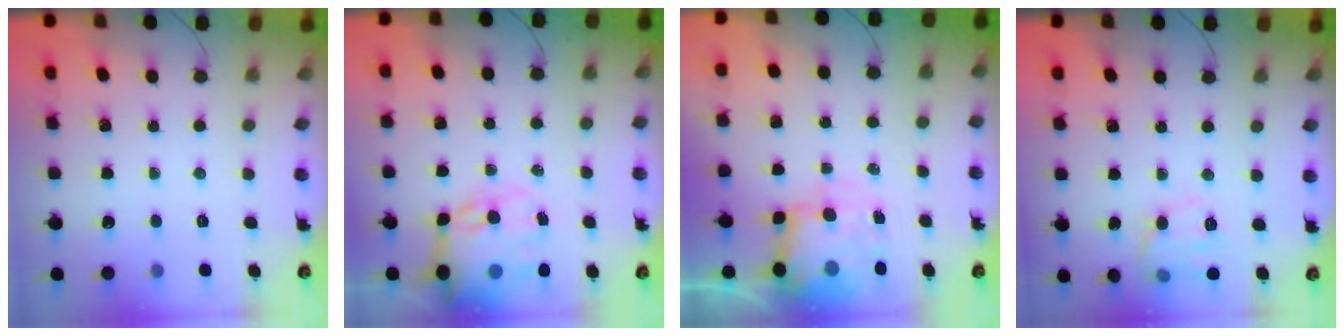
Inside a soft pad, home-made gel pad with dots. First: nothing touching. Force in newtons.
{"total": 16.2, "press": 15.7, "slide": 4.0}
{"total": 9.0, "press": 8.8, "slide": 2.0}
{"total": 10.7, "press": 10.7, "slide": 1.0}